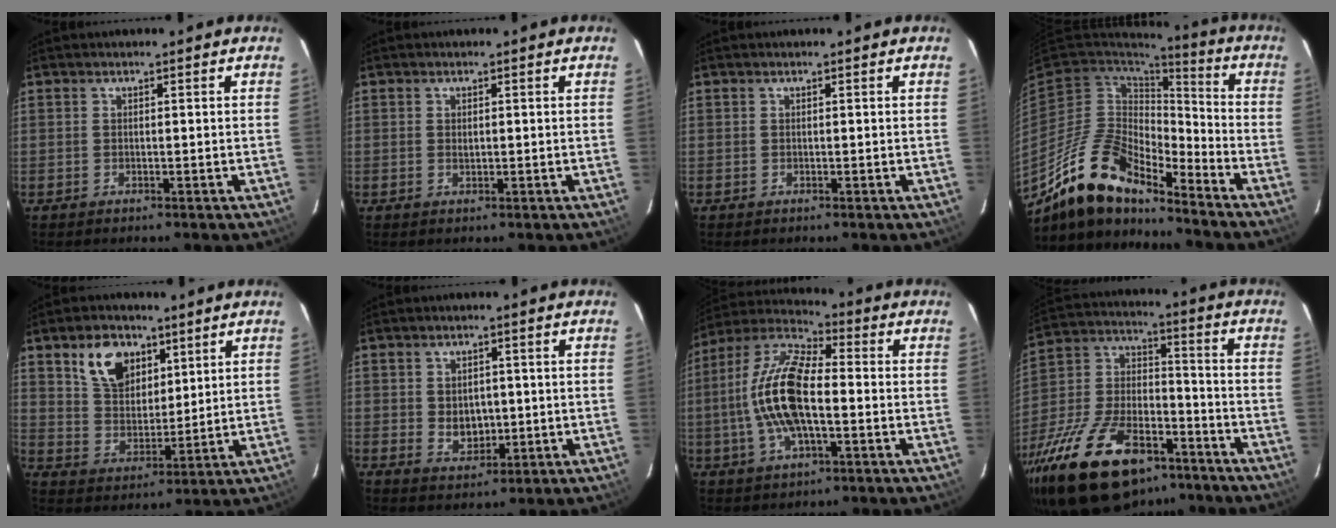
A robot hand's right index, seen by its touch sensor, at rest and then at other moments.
{"total": 1.0, "force": [0.1, 0.7, 0.7], "torque": [-0.012, 0.002, 0.003]}
{"total": 0.0}
{"total": 16.5, "force": [-13.3, 5.0, 8.3], "torque": [-0.159, -0.008, -0.256]}
{"total": 10.3, "force": [5.7, 6.6, 5.6], "torque": [-0.103, 0.020, 0.113]}
{"total": 5.0, "force": [-0.1, 3.9, 3.0], "torque": [-0.051, -0.003, 0.008]}
{"total": 15.8, "force": [-1.8, 6.5, 14.3], "torque": [-0.290, 0.009, -0.043]}
{"total": 28.0, "force": [-18.4, 13.1, 16.6], "torque": [-0.336, -0.005, -0.296]}